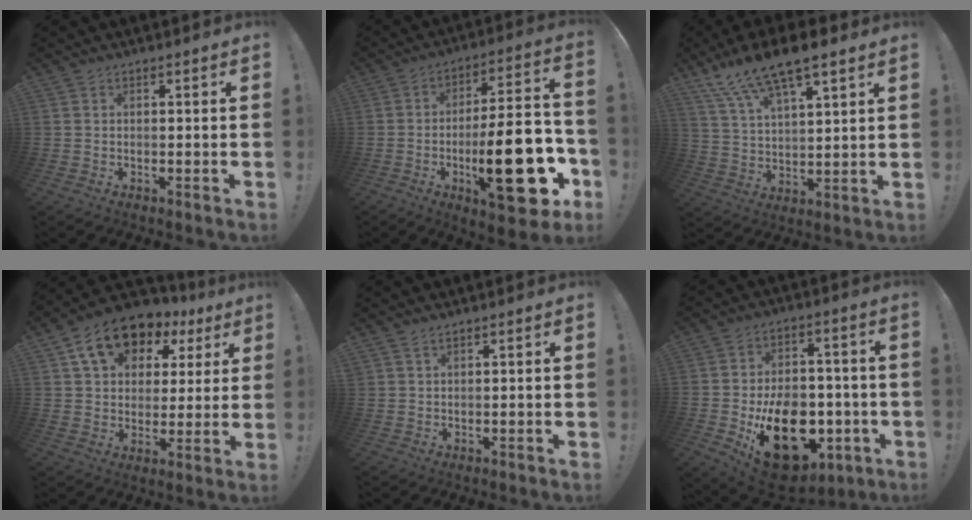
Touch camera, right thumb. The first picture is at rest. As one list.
[{"total": 26.0, "force": [-7.5, 8.6, 23.4], "torque": [-0.359, 0.036, -0.112]}, {"total": 13.5, "force": [10.5, 3.6, 7.7], "torque": [-0.142, -0.066, 0.185]}, {"total": 14.6, "force": [8.1, 9.6, 7.3], "torque": [-0.112, -0.043, 0.149]}, {"total": 1.4, "force": [1.2, 0.2, 0.7], "torque": [-0.020, -0.002, 0.024]}, {"total": 22.5, "force": [-6.4, 15.7, 14.7], "torque": [-0.206, 0.032, -0.080]}]